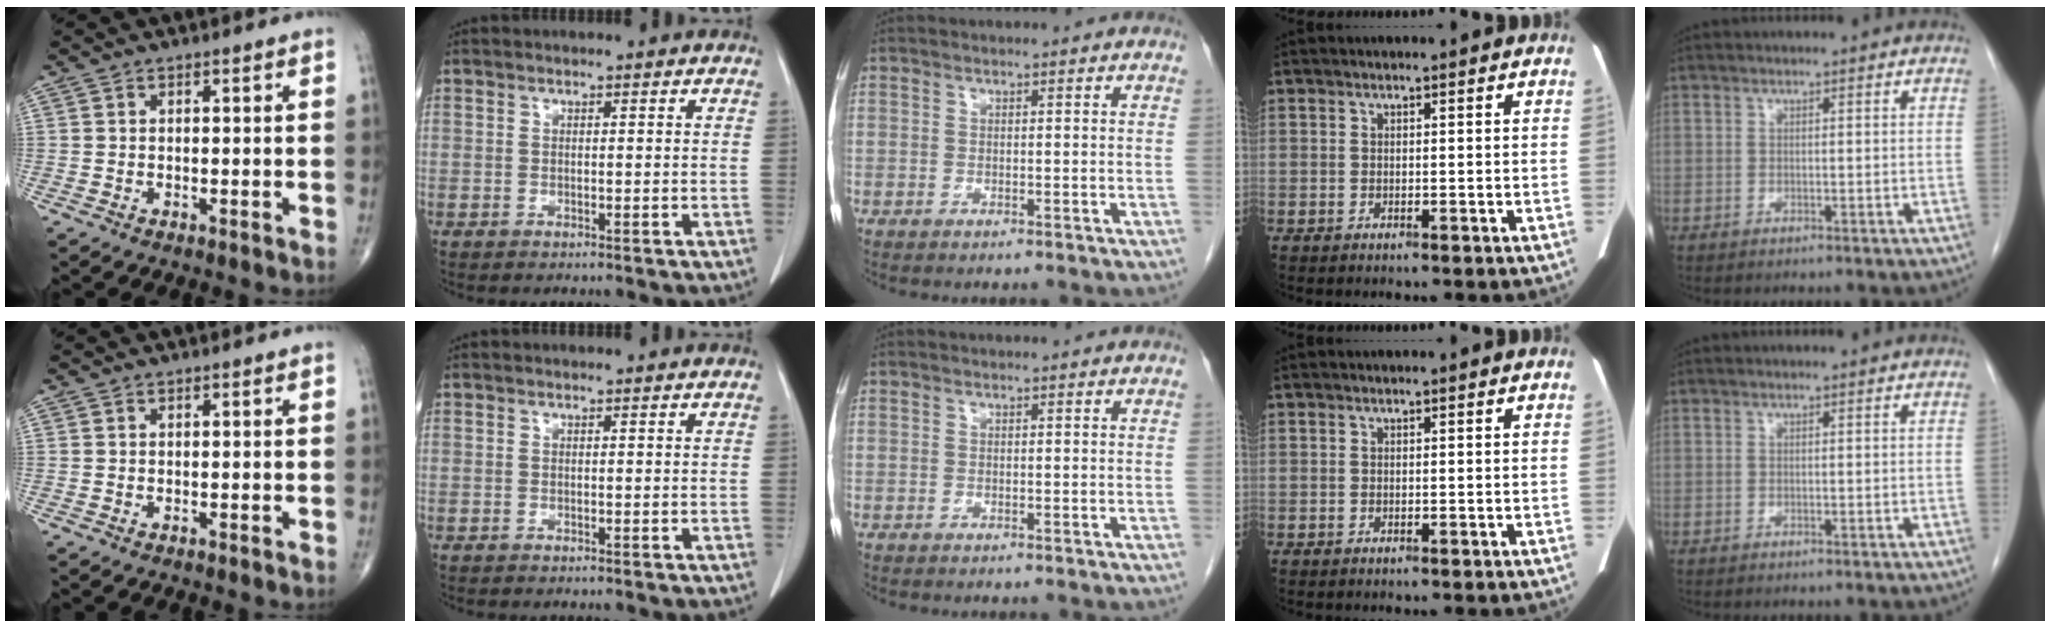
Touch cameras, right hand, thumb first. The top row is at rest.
{}